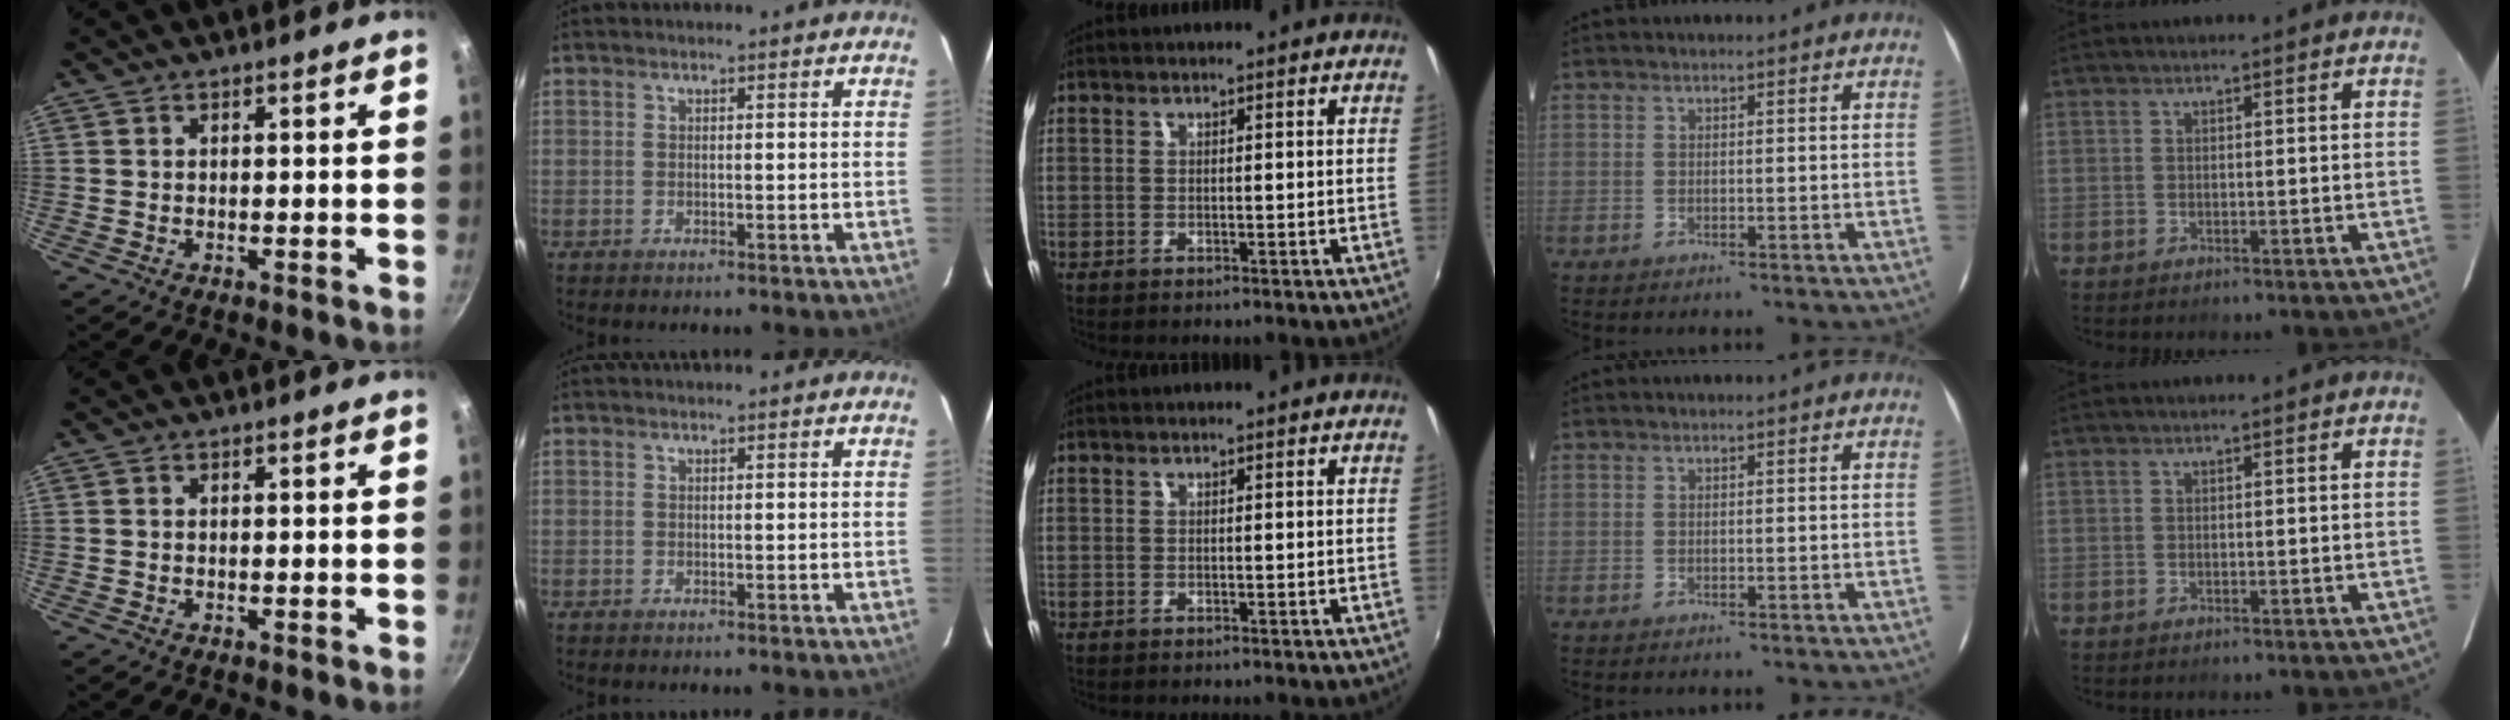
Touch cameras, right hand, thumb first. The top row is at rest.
{}